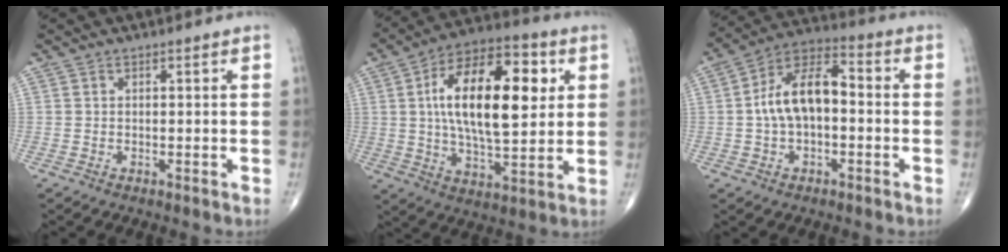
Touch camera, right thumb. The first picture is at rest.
{"total": 21.7, "force": [4.4, 9.8, 18.8], "torque": [-0.294, 0.003, 0.065]}
{"total": 12.0, "force": [-0.4, 6.6, 10.0], "torque": [-0.177, 0.041, -0.018]}